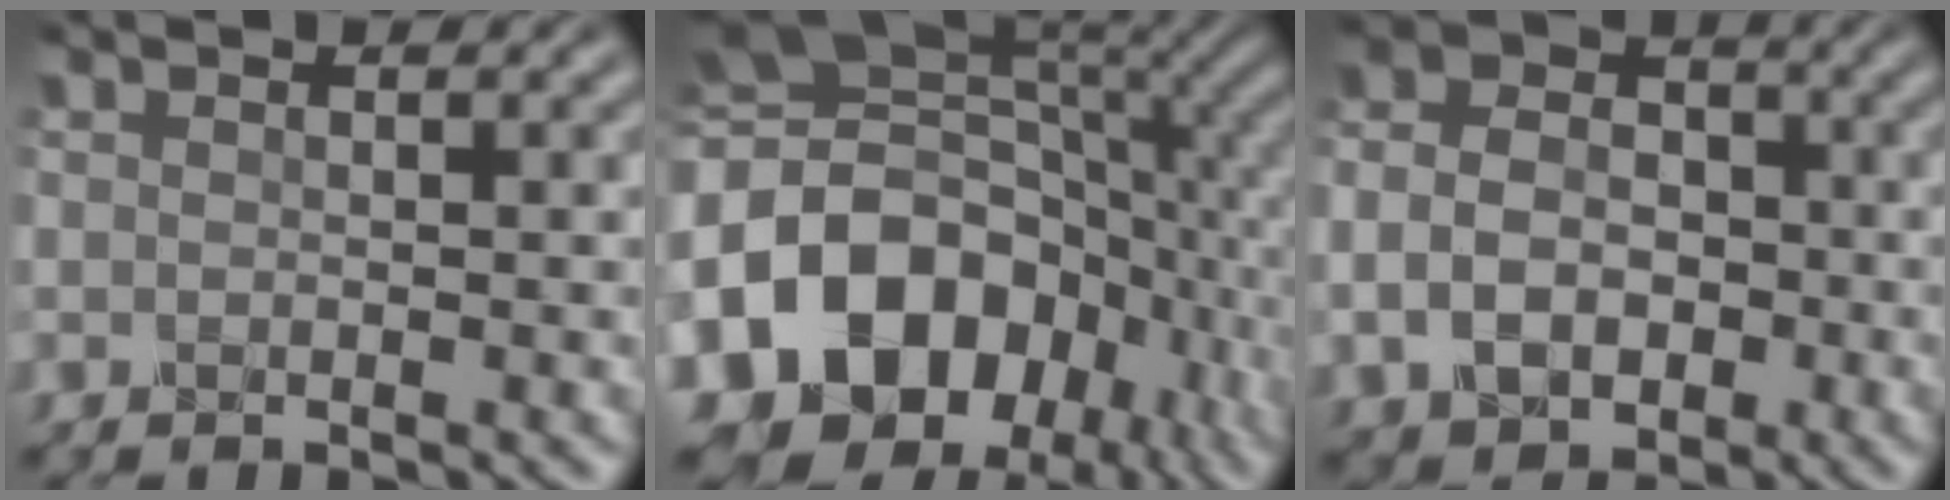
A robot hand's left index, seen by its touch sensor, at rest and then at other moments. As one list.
[{"total": 16.9, "force": [-3.1, 12.6, 10.9], "torque": [-0.222, -0.001, -0.056]}, {"total": 6.3, "force": [-1.6, 4.9, 3.6], "torque": [-0.075, 0.001, -0.040]}]